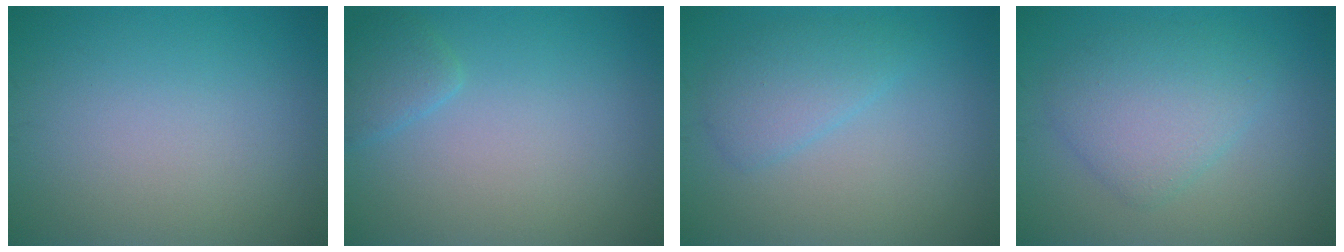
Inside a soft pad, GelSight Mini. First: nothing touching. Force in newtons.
{"total": 1.5, "press": 1.5, "slide": 0.1}
{"total": 2.7, "press": 2.7, "slide": 0.2}
{"total": 4.3, "press": 4.3, "slide": 0.2}